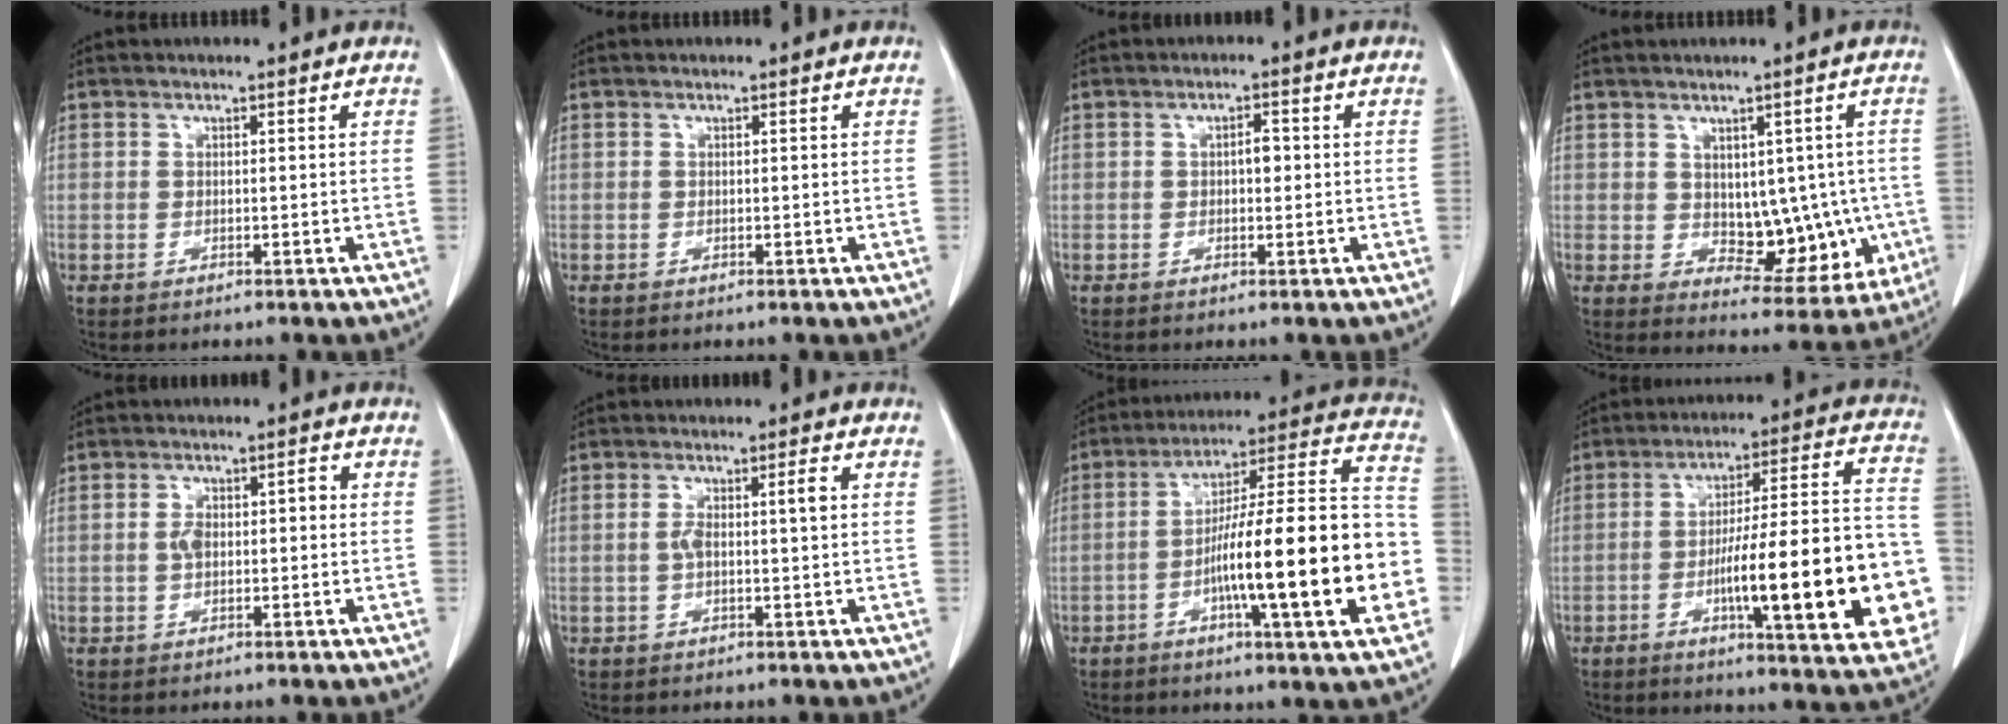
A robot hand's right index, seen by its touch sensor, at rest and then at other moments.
{"total": 0.0}
{"total": 2.0, "force": [0.1, 0.9, 1.8], "torque": [-0.027, 0.005, 0.001]}
{"total": 10.2, "force": [-0.6, 6.0, 8.2], "torque": [-0.085, 0.010, 0.015]}
{"total": 3.9, "force": [-0.1, 2.0, 3.3], "torque": [-0.065, 0.018, -0.002]}
{"total": 3.6, "force": [0.2, 0.5, 3.6], "torque": [-0.071, 0.014, 0.006]}
{"total": 23.8, "force": [-5.6, 1.6, 23.1], "torque": [-0.290, 0.015, -0.089]}
{"total": 23.7, "force": [-5.8, 3.6, 22.6], "torque": [-0.253, 0.021, -0.075]}